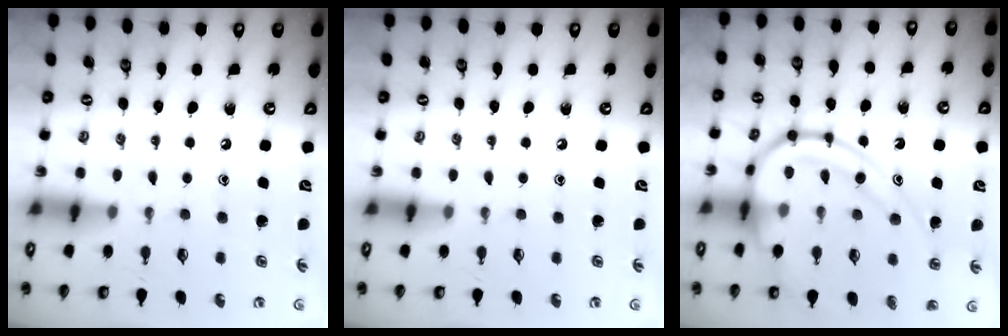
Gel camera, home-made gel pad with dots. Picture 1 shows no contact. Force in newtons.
{"total": 0.0}
{"total": 16.1, "press": 16.0, "slide": 1.3}